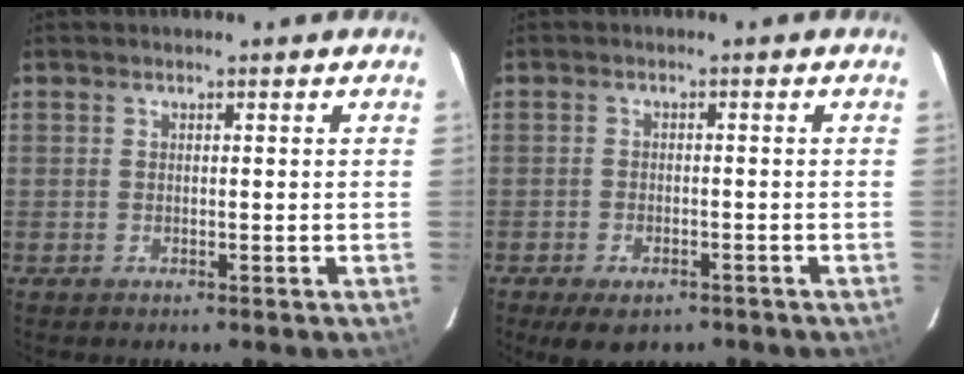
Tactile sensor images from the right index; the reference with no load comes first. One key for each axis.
{"total": 6.6, "fx": -4.7, "fy": 3.0, "fz": 3.5, "tx": -0.076, "ty": -0.016, "tz": -0.068}